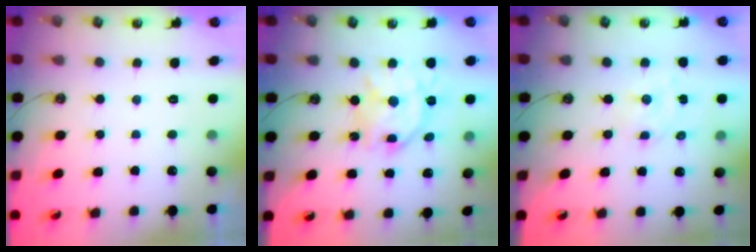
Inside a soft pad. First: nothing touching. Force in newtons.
{"total": 16.9, "press": 16.8, "slide": 1.6}
{"total": 1.8, "press": 1.8, "slide": 0.0}